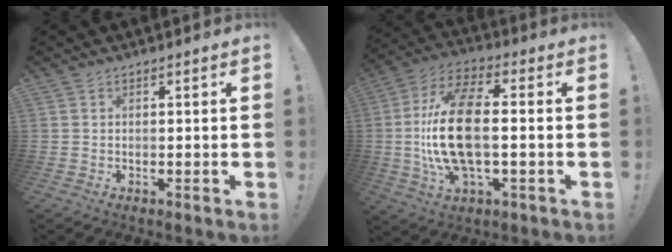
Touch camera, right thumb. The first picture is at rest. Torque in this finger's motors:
{"motor_torque": [2.23, 2.78, 0.36, 0.02, 0.20]}